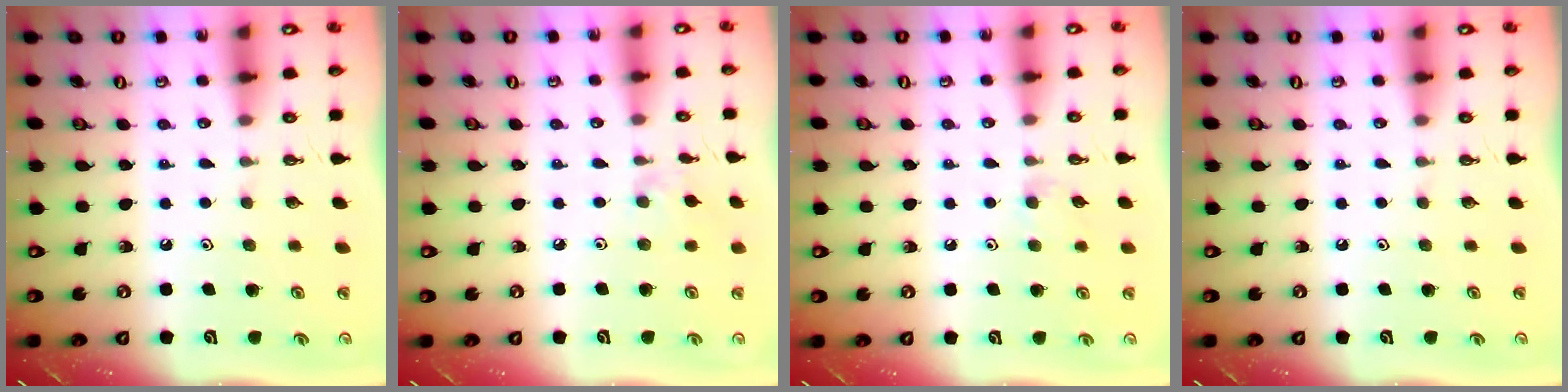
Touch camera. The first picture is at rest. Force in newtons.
{"total": 2.5, "press": 2.5, "slide": 0.5}
{"total": 4.1, "press": 4.1, "slide": 0.6}
{"total": 0.0}